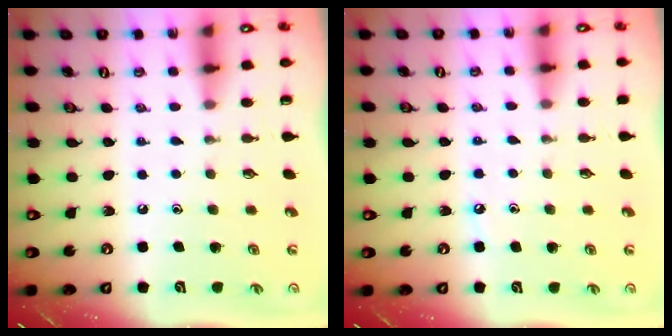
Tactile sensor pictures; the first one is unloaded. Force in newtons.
{"total": 3.2, "press": 3.2, "slide": 0.4}